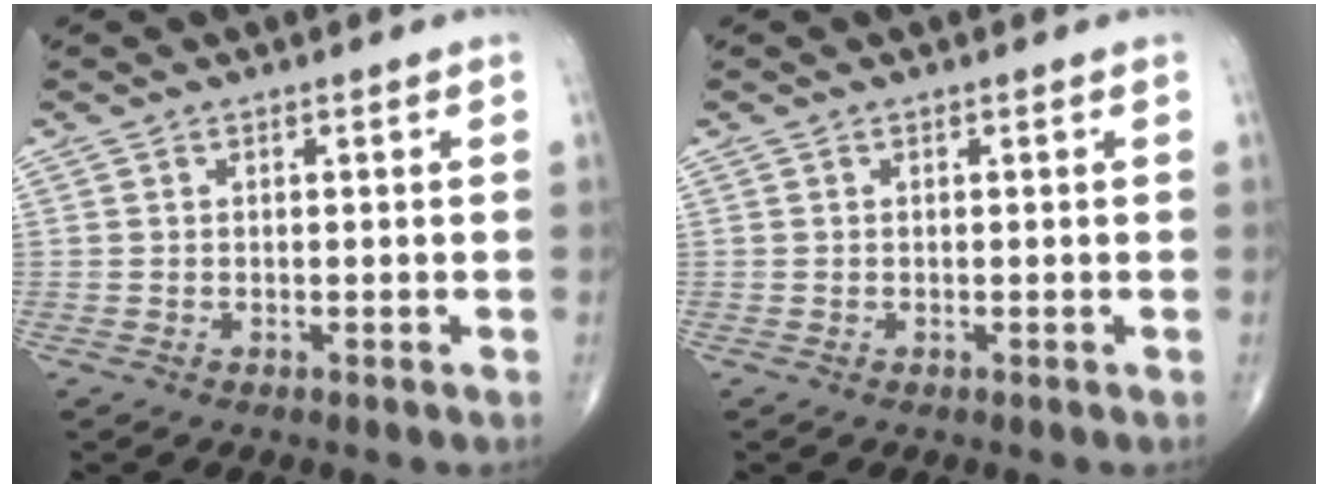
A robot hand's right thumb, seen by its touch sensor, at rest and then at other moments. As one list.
[{"total": 0.0}]